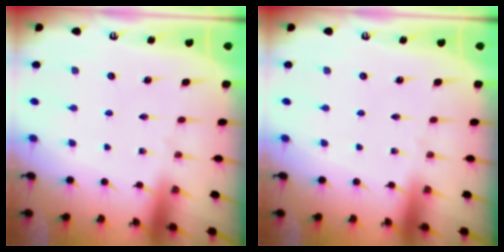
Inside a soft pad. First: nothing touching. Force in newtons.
{"total": 0.0}